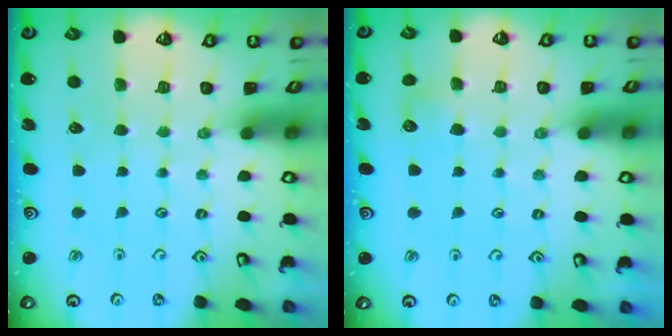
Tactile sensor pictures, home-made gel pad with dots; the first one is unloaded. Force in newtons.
{"total": 5.8, "press": 5.8, "slide": 0.7}